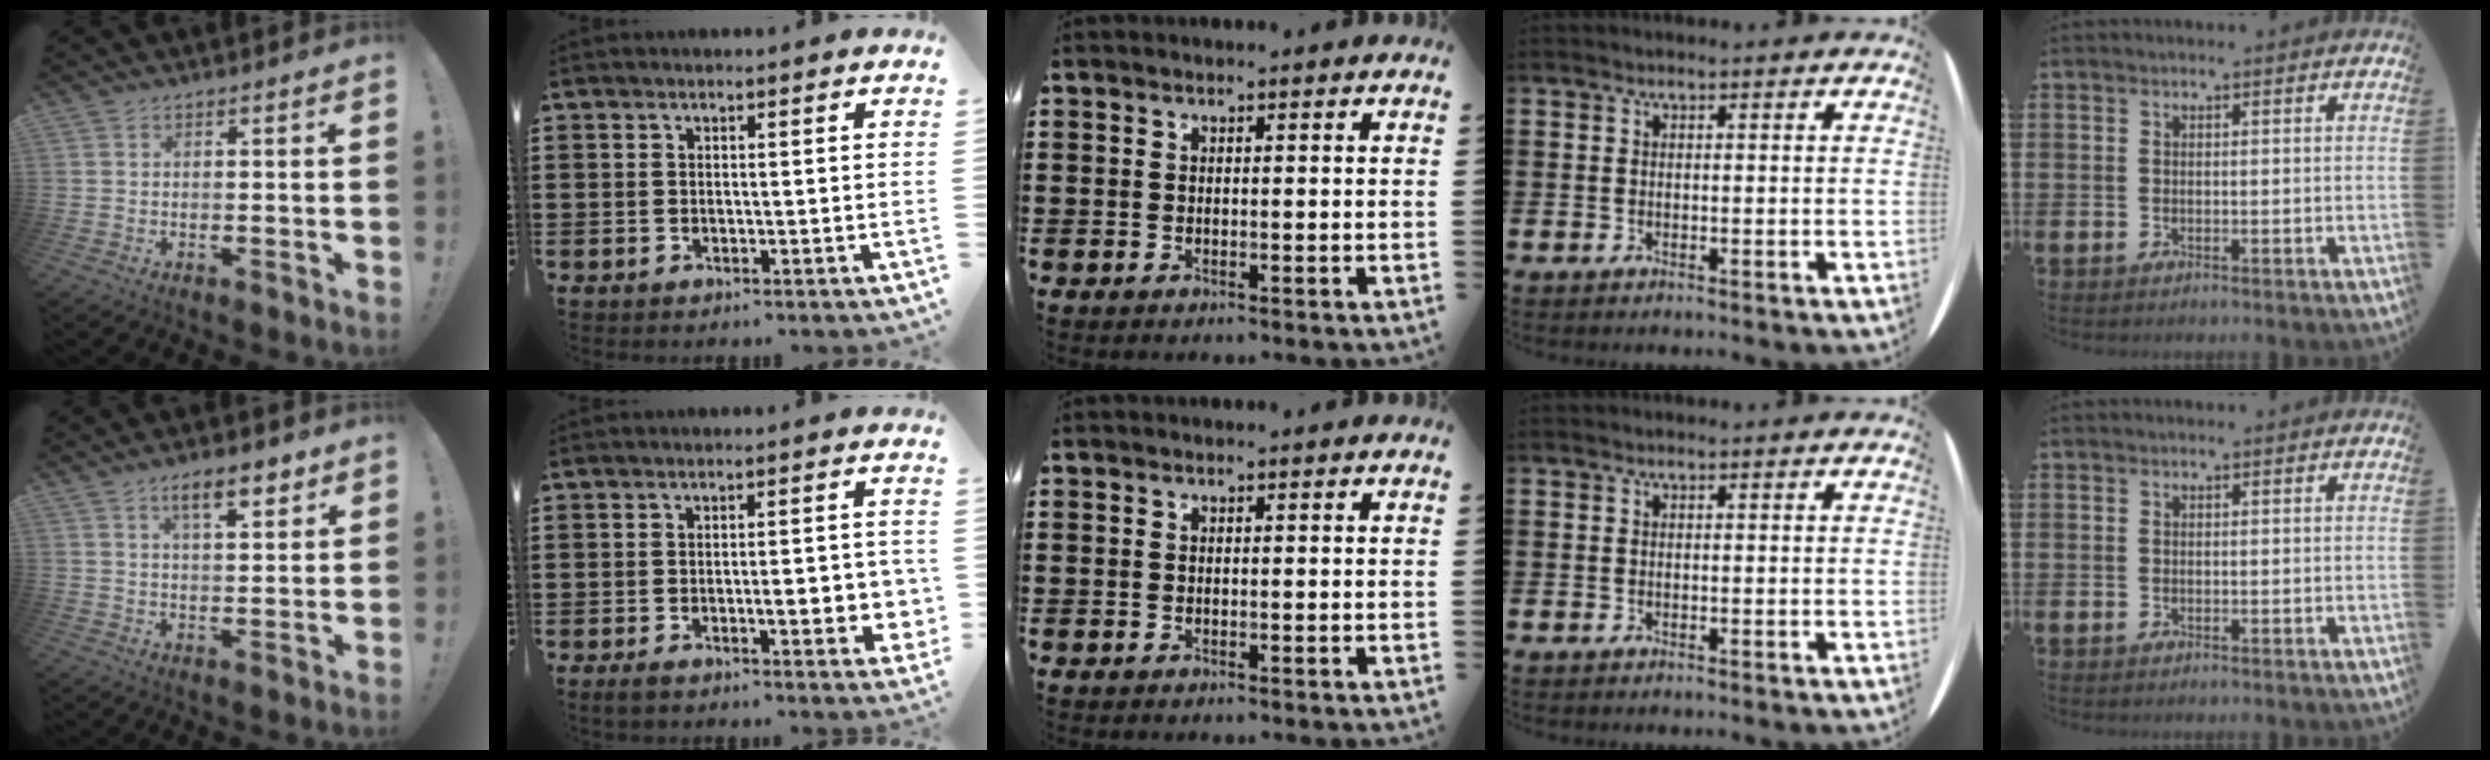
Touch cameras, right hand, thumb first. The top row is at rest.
{"thumb": {"total": 8.3, "force": [4.8, 2.7, 6.2], "torque": [-0.085, -0.018, 0.078]}, "index": {"total": 6.6, "force": [-1.2, 2.1, 6.2], "torque": [-0.076, -0.010, -0.021]}}